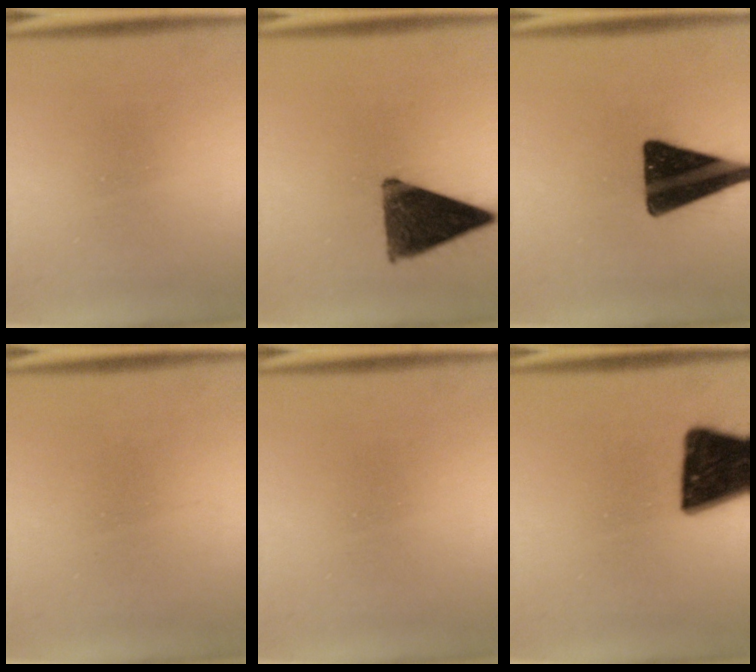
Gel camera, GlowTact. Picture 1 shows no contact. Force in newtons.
{"total": 12.8}
{"total": 15.5}
{"total": 1.4}
{"total": 0.0}
{"total": 18.5}